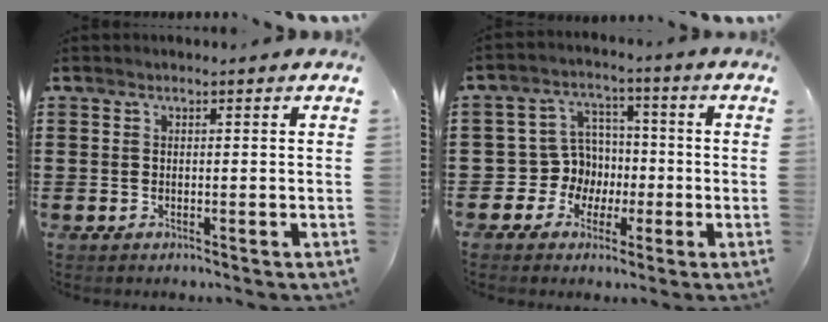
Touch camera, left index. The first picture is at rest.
{"total": 7.2, "force": [-0.7, 6.9, 1.7], "torque": [-0.074, 0.001, -0.013]}